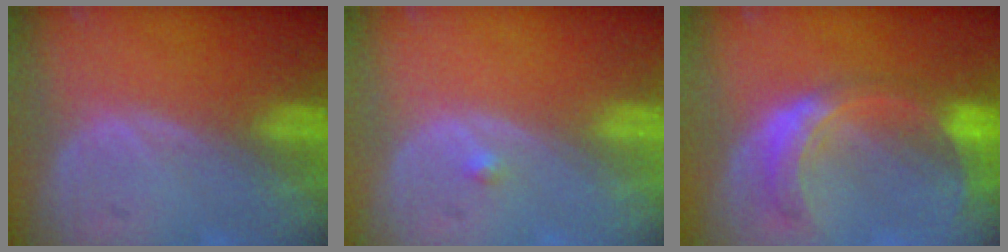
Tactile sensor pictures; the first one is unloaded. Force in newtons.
{"total": 0.8, "press": 0.6, "slide": 0.4}
{"total": 7.9, "press": 7.0, "slide": 3.7}